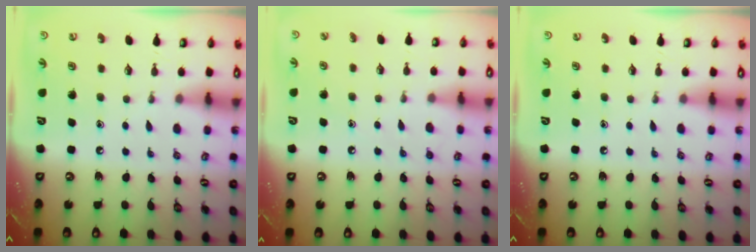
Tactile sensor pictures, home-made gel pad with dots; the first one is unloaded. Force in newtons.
{"total": 4.7, "press": 4.6, "slide": 0.5}
{"total": 0.0}